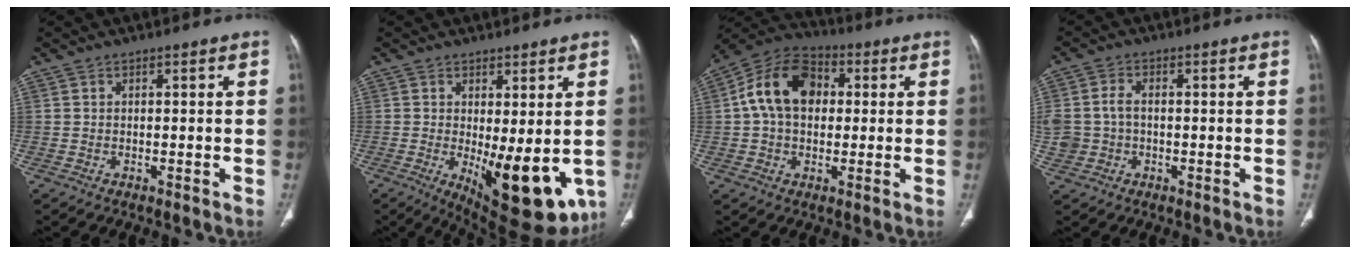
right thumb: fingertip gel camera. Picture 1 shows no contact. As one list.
[{"total": 14.0, "force": [-2.4, 5.3, 12.7], "torque": [-0.166, -0.030, -0.014]}, {"total": 14.0, "force": [2.0, 9.9, 9.8], "torque": [-0.156, 0.026, 0.022]}, {"total": 6.8, "force": [-0.4, 5.2, 4.3], "torque": [-0.097, 0.018, -0.005]}]